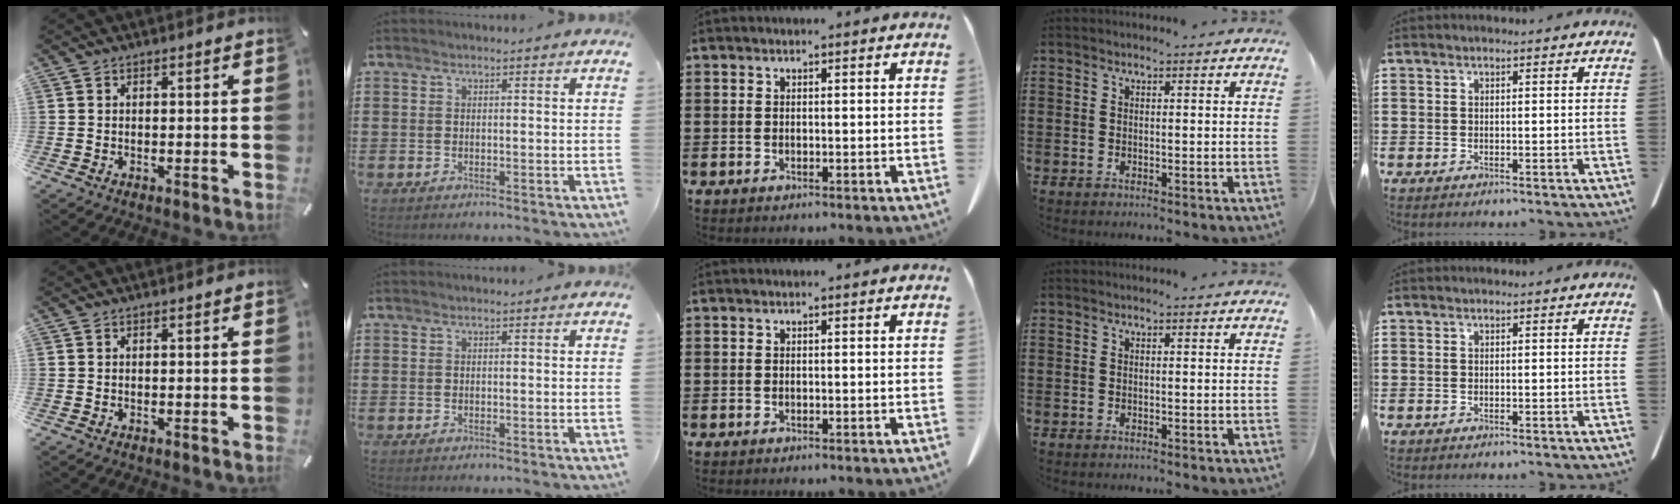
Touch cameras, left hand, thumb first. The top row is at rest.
{}